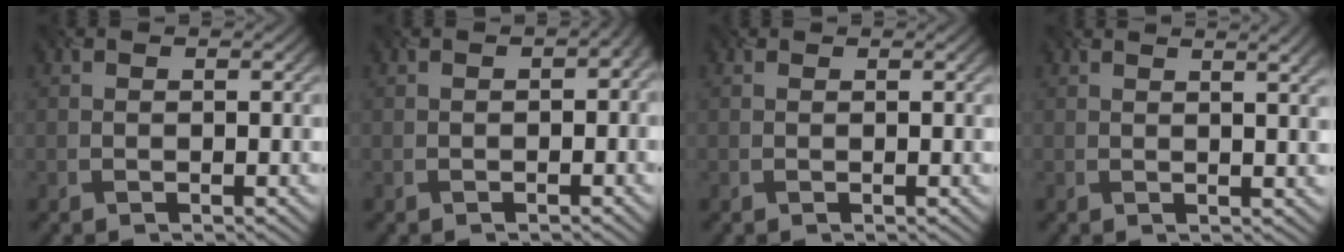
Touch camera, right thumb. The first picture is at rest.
{"total": 2.8, "force": [-0.5, 1.5, 2.3], "torque": [-0.020, 0.005, 0.004]}
{"total": 0.0}
{"total": 4.7, "force": [1.9, 1.5, 4.0], "torque": [-0.035, 0.021, 0.016]}